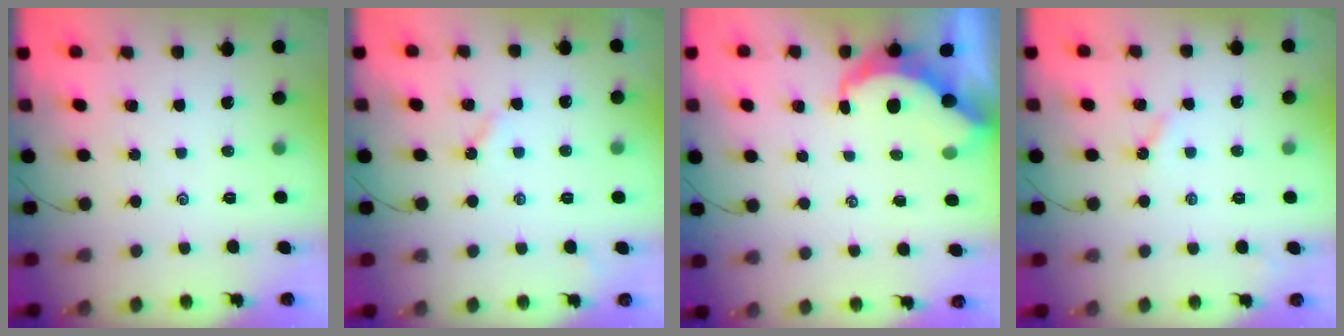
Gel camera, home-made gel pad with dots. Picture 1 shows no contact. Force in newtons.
{"total": 2.6, "press": 2.5, "slide": 0.3}
{"total": 6.3, "press": 6.3, "slide": 0.8}
{"total": 2.8, "press": 2.8, "slide": 0.5}